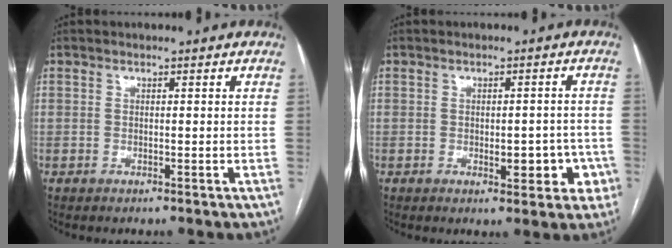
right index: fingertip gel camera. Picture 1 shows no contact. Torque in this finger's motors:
{"motor_torque": [0.25, 0.02, 0.10, 0.03]}